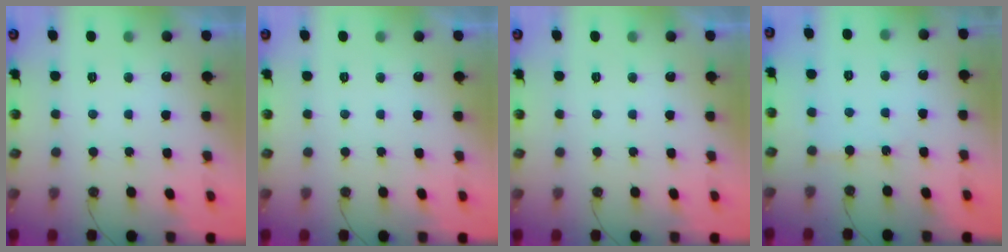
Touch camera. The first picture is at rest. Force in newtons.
{"total": 0.0}
{"total": 0.0}
{"total": 5.4, "press": 5.4, "slide": 0.3}